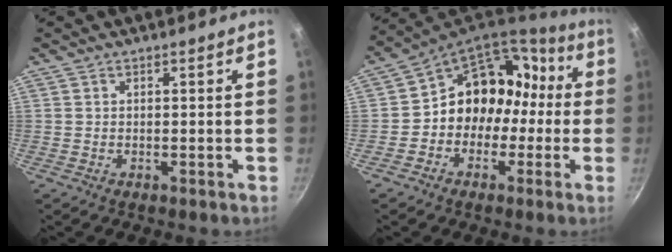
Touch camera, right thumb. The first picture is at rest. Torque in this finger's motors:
{"motor_torque": [1.36, 3.66, 1.69, -0.76, 0.11]}